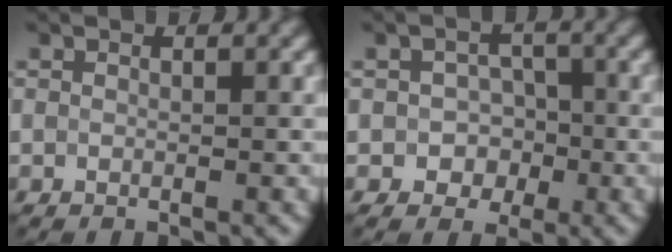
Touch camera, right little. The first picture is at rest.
{"total": 2.6, "force": [-1.4, 2.1, 0.3], "torque": [0.015, -0.001, -0.022]}